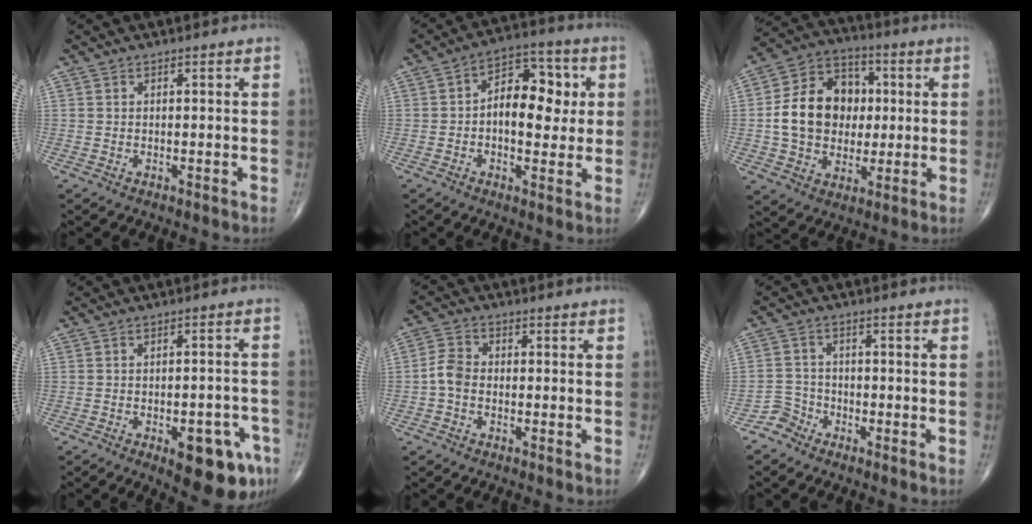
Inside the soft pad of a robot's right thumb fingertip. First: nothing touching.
{"total": 11.9, "force": [0.8, 7.3, 9.4], "torque": [-0.100, 0.024, 0.007]}
{"total": 15.9, "force": [0.5, 12.6, 9.7], "torque": [-0.137, 0.024, 0.009]}
{"total": 12.1, "force": [-5.8, 4.7, 9.5], "torque": [-0.096, 0.023, -0.067]}
{"total": 4.2, "force": [-1.1, 2.9, 2.8], "torque": [-0.054, 0.013, -0.030]}
{"total": 3.3, "force": [-2.6, 2.0, -0.5], "torque": [0.022, 0.012, -0.059]}